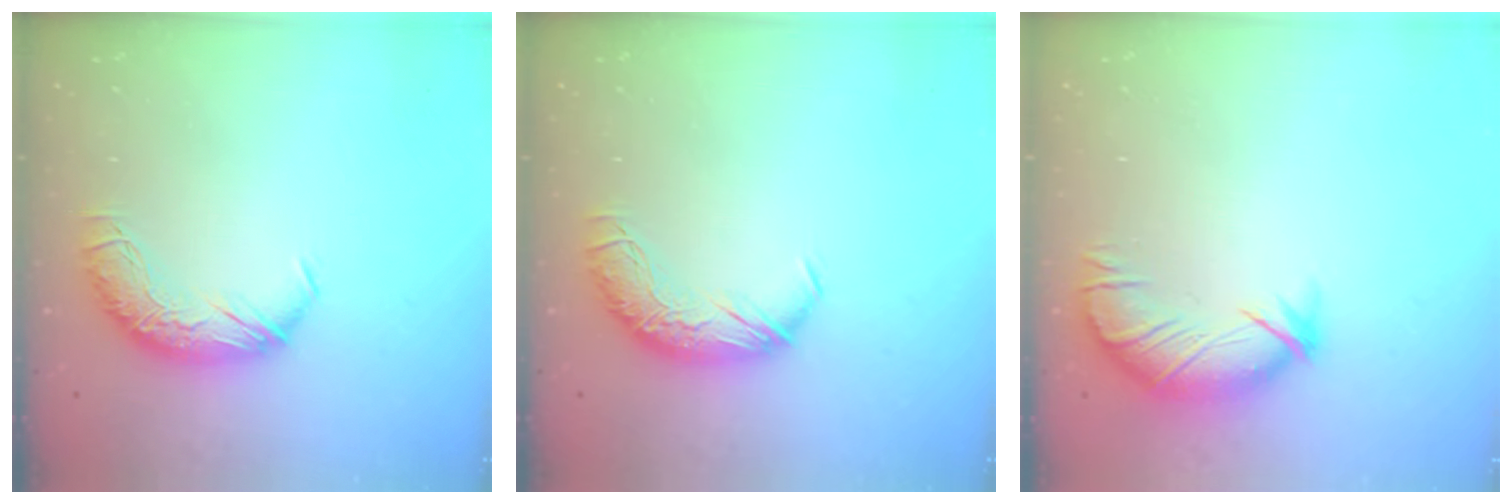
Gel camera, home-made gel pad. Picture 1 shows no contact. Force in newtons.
{"total": 0.0}
{"total": 3.9, "press": 3.3, "slide": 2.0}